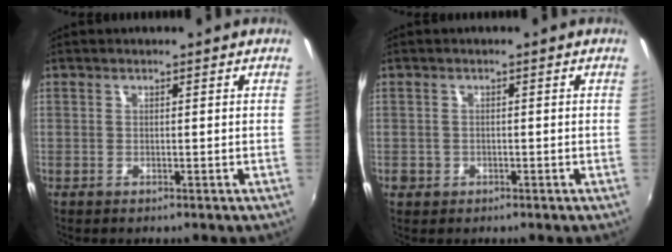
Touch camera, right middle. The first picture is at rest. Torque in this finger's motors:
{"motor_torque": [0.21, -0.21, 0.00, 0.01]}